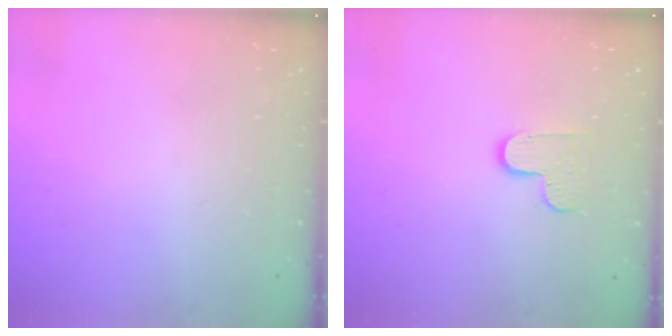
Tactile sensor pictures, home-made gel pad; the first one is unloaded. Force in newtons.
{"total": 6.8, "press": 6.8, "slide": 0.3}